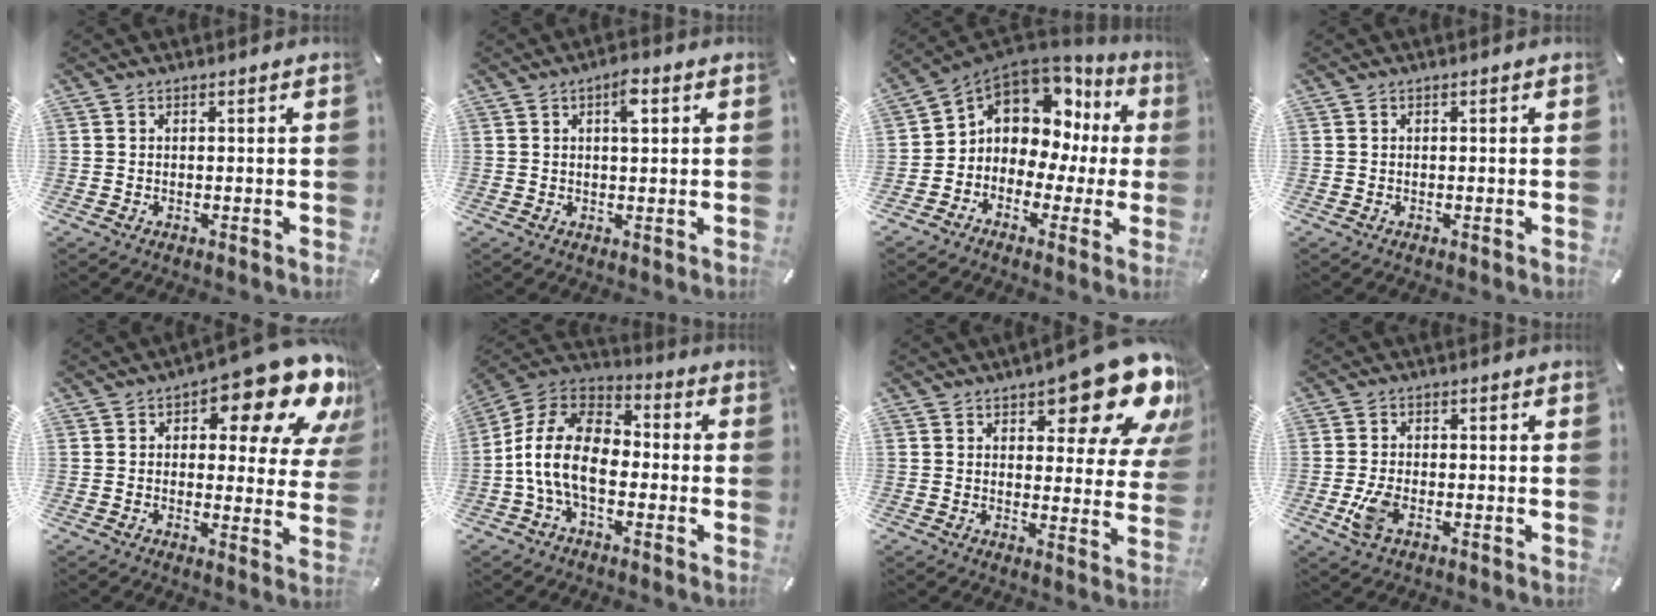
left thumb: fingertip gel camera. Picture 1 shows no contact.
{"total": 4.2, "force": [1.4, 1.6, 3.6], "torque": [-0.054, 0.000, 0.016]}
{"total": 9.6, "force": [4.3, 7.7, 3.7], "torque": [-0.070, -0.047, 0.078]}
{"total": 0.0}
{"total": 16.8, "force": [10.1, 6.7, 11.7], "torque": [-0.150, -0.072, 0.164]}
{"total": 14.4, "force": [-4.8, 8.9, 10.2], "torque": [-0.212, 0.031, -0.091]}
{"total": 16.9, "force": [10.9, 6.6, 11.0], "torque": [-0.132, -0.079, 0.179]}
{"total": 5.3, "force": [-1.7, 2.9, 4.1], "torque": [-0.093, 0.000, -0.033]}